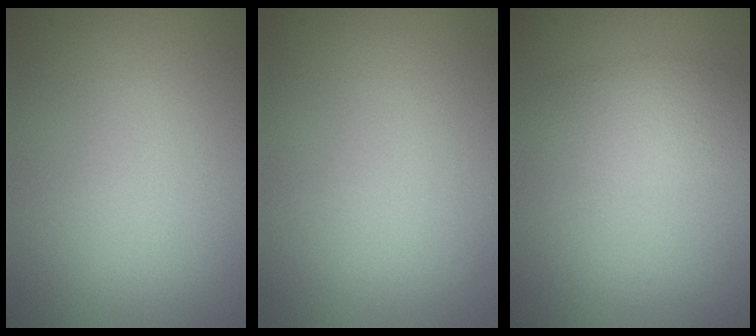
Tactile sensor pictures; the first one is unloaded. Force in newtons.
{"total": 0.0}
{"total": 2.5, "press": 2.5, "slide": 0.1}